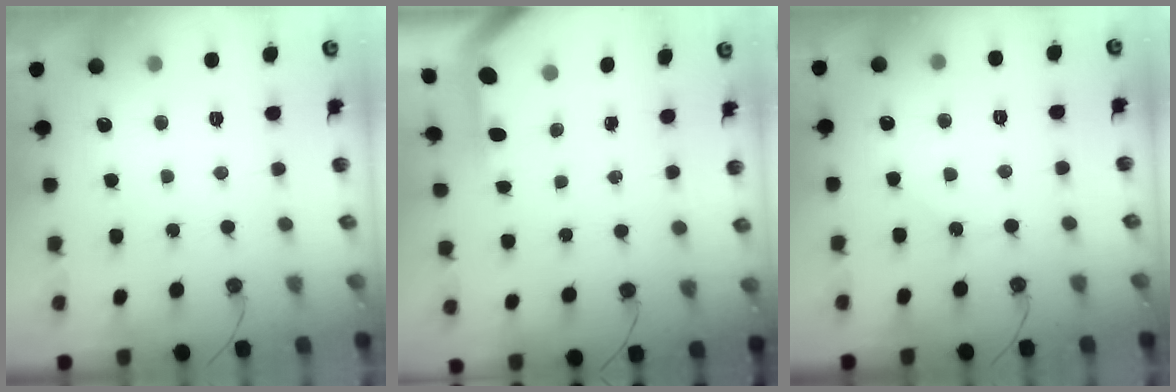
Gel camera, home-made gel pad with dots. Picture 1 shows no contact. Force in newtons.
{"total": 2.8, "press": 2.8, "slide": 0.2}
{"total": 5.3, "press": 5.2, "slide": 0.9}